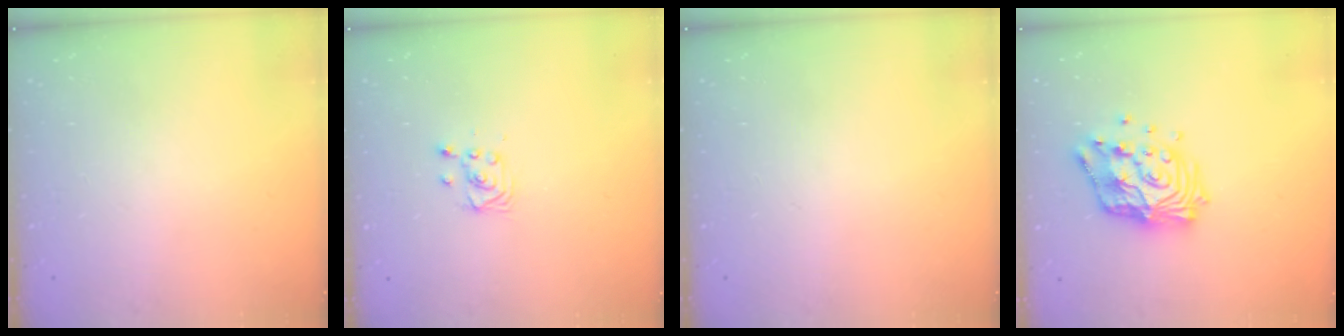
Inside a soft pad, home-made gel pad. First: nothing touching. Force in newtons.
{"total": 3.5, "press": 3.5, "slide": 0.4}
{"total": 0.0}
{"total": 15.7, "press": 15.7, "slide": 1.4}